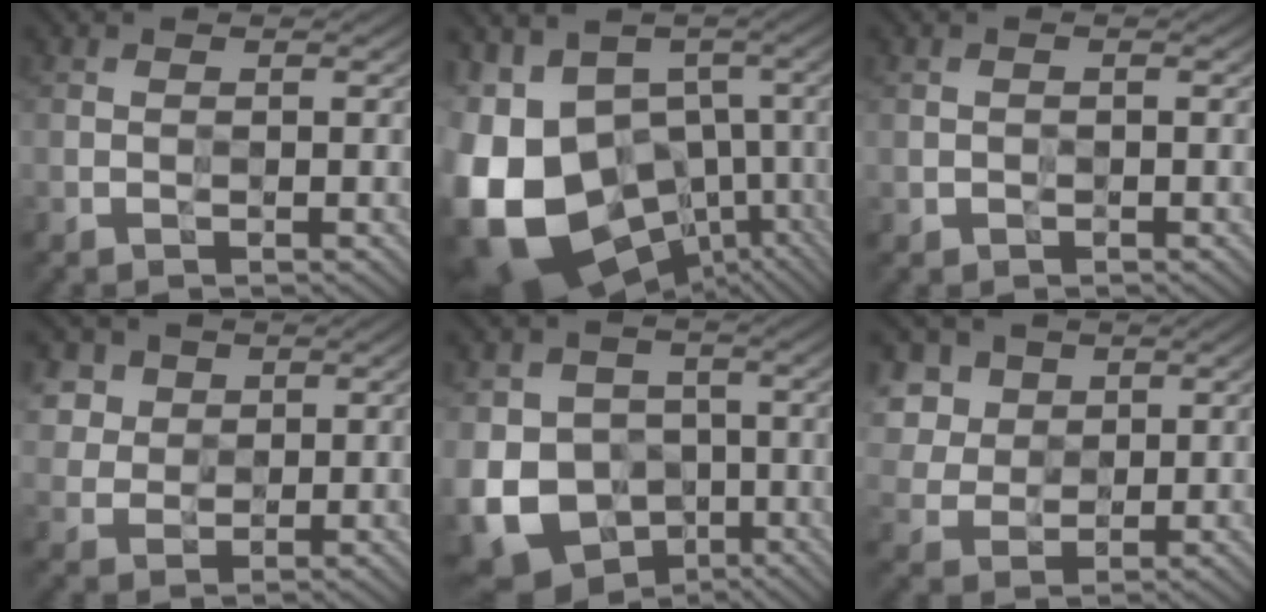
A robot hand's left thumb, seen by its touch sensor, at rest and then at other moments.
{"total": 19.1, "force": [-5.5, 14.2, 11.6], "torque": [-0.291, -0.042, -0.058]}
{"total": 0.7, "force": [-0.3, 0.5, 0.2], "torque": [-0.004, -0.001, -0.008]}
{"total": 4.6, "force": [2.5, 3.6, 1.4], "torque": [-0.055, -0.007, 0.055]}
{"total": 14.8, "force": [-4.3, 12.3, 7.0], "torque": [-0.181, -0.038, -0.090]}
{"total": 6.6, "force": [2.9, 5.2, 2.8], "torque": [-0.120, 0.006, 0.055]}